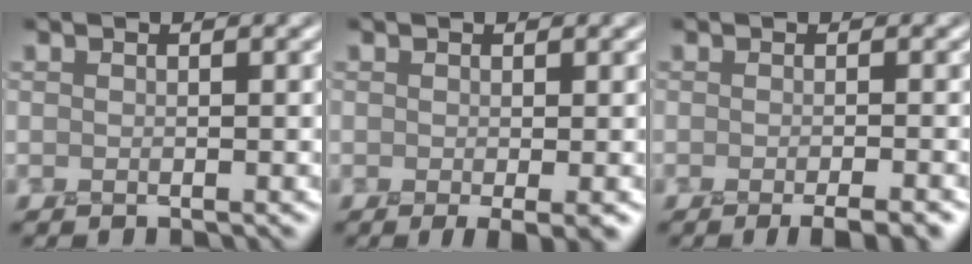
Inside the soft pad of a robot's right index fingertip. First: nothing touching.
{"total": 1.3, "force": [-0.2, 0.1, 1.3], "torque": [-0.016, -0.009, 0.001]}
{"total": 2.6, "force": [-1.2, 0.5, 2.2], "torque": [-0.018, -0.001, -0.021]}